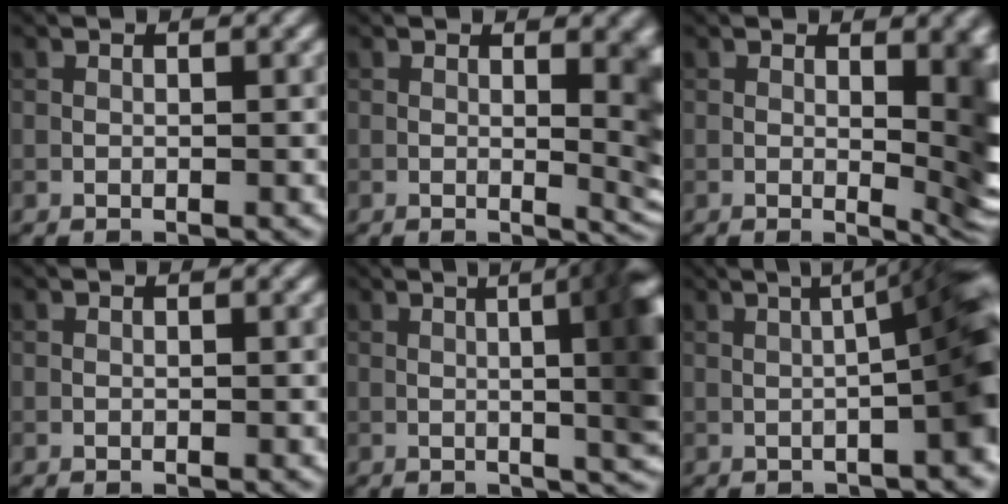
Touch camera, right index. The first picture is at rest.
{"total": 5.2, "force": [0.7, 1.8, 4.9], "torque": [-0.042, -0.004, 0.012]}
{"total": 7.3, "force": [0.9, 2.5, 6.8], "torque": [-0.070, -0.004, 0.014]}
{"total": 0.0}
{"total": 14.0, "force": [1.4, 5.6, 12.8], "torque": [-0.102, 0.026, 0.006]}
{"total": 8.6, "force": [0.1, 2.0, 8.4], "torque": [-0.082, 0.018, 0.002]}